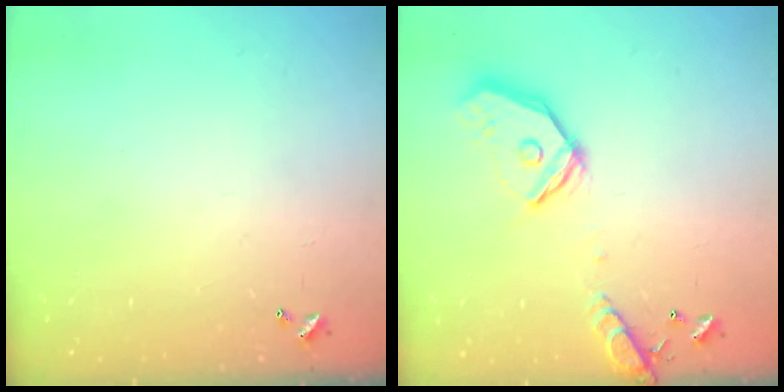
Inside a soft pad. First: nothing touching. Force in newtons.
{"total": 17.6, "press": 17.4, "slide": 2.7}